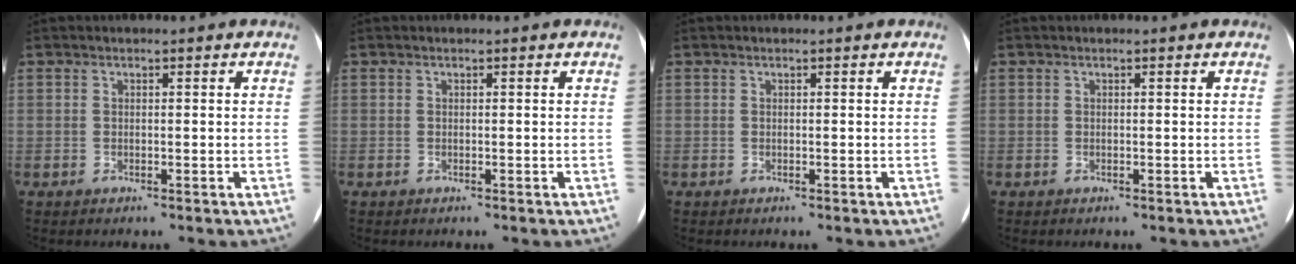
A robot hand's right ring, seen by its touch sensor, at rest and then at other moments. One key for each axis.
{"total": 0.0}
{"total": 0.0}
{"total": 0.0}